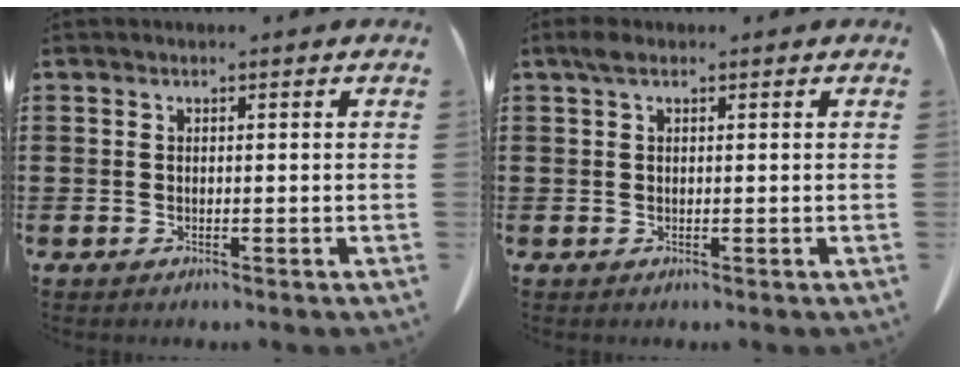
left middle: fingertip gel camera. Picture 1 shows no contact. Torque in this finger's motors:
{"motor_torque": [0.98, 0.71, 0.17, 0.05]}